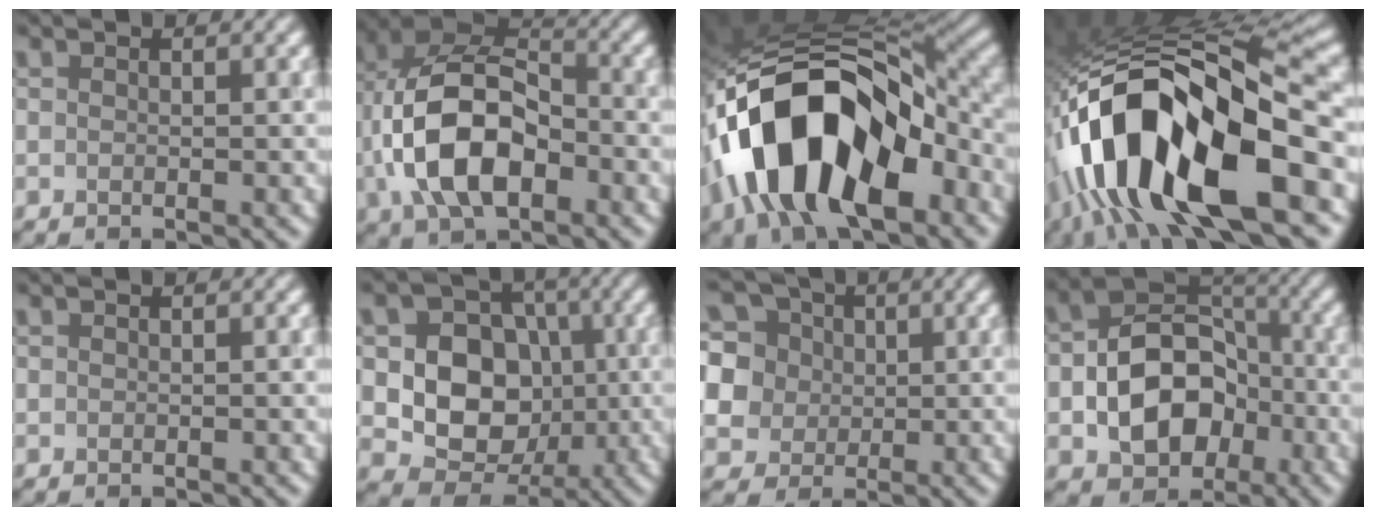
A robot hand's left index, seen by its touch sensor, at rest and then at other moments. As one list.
[{"total": 11.4, "force": [-2.4, 6.7, 8.9], "torque": [-0.191, 0.004, -0.055]}, {"total": 15.0, "force": [-5.2, 8.3, 11.4], "torque": [-0.186, 0.013, -0.095]}, {"total": 18.3, "force": [-5.2, 7.0, 16.1], "torque": [-0.288, 0.029, -0.085]}, {"total": 0.0}, {"total": 9.0, "force": [-0.4, 7.3, 5.2], "torque": [-0.075, 0.006, -0.017]}, {"total": 10.8, "force": [3.2, 9.3, 4.5], "torque": [-0.112, 0.037, 0.040]}, {"total": 9.0, "force": [-2.2, 6.4, 6.0], "torque": [-0.093, 0.004, -0.042]}]